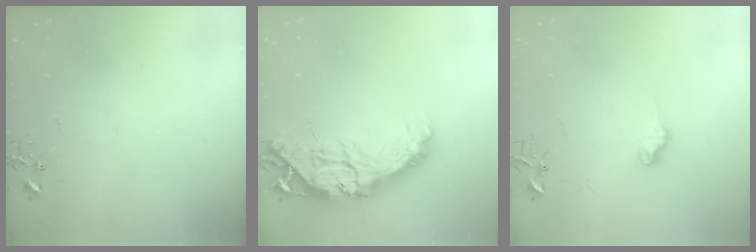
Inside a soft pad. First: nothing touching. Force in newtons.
{"total": 18.3, "press": 18.3, "slide": 1.4}
{"total": 7.1, "press": 7.1, "slide": 0.5}